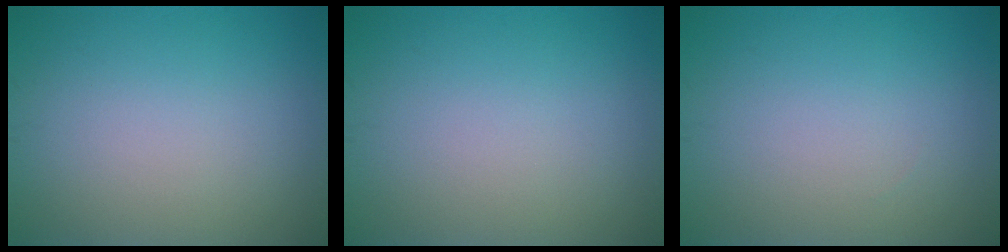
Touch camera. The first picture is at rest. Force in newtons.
{"total": 0.0}
{"total": 0.0}